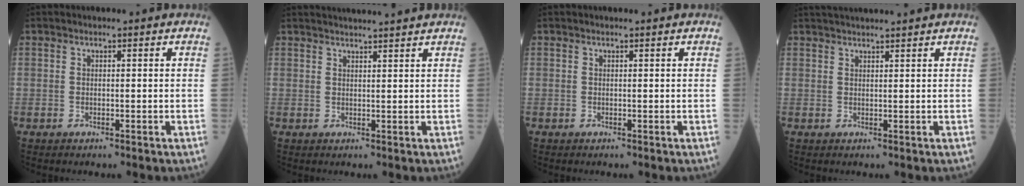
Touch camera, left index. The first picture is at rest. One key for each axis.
{"total": 8.1, "fx": 7.6, "fy": -0.6, "fz": 2.6, "tx": -0.034, "ty": 0.022, "tz": 0.091}
{"total": 0.0}
{"total": 6.3, "fx": 5.8, "fy": -0.2, "fz": 2.4, "tx": -0.033, "ty": 0.033, "tz": 0.085}